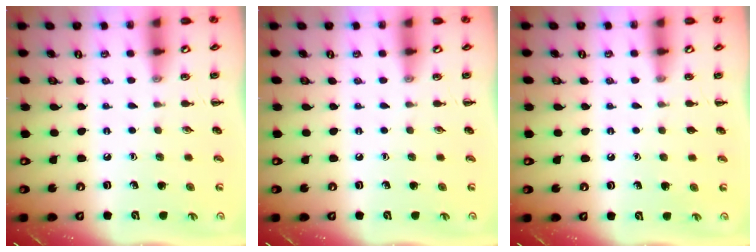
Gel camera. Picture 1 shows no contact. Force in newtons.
{"total": 0.0}
{"total": 0.6, "press": 0.6, "slide": 0.0}